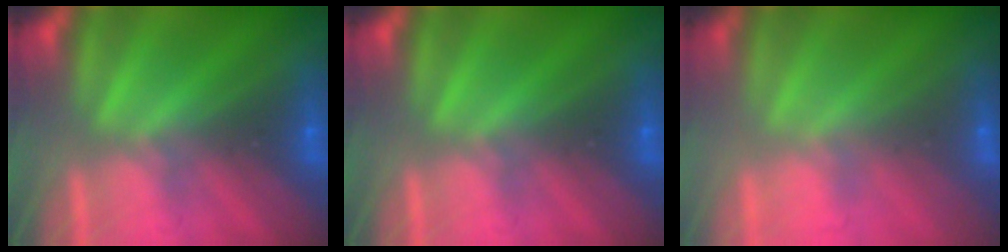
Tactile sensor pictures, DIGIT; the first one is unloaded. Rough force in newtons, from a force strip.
{"total": 0.0}
{"total": 2.1}